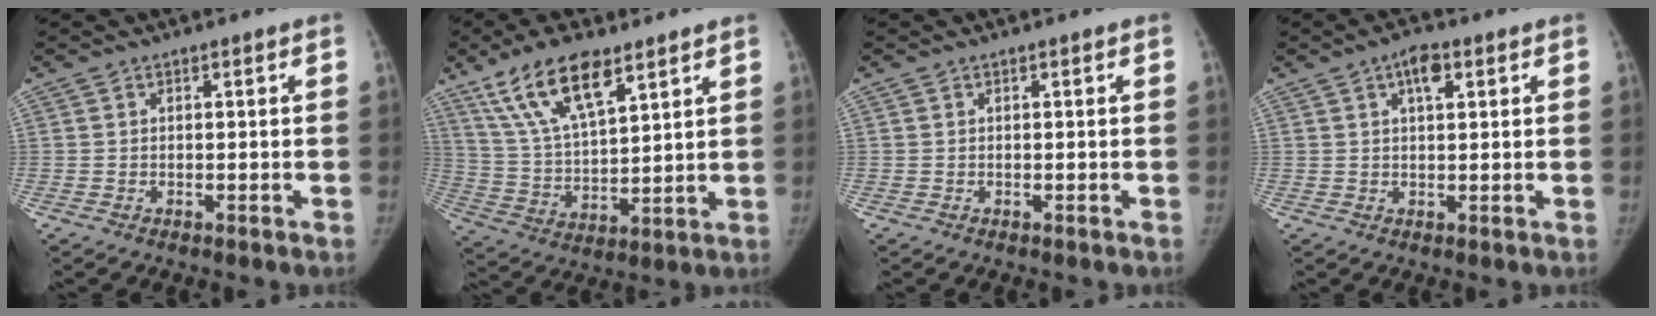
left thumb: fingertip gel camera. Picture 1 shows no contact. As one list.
[{"total": 15.4, "force": [9.6, 5.7, 10.5], "torque": [-0.178, -0.032, 0.188]}, {"total": 0.0}, {"total": 4.5, "force": [2.0, 2.0, 3.4], "torque": [-0.048, 0.000, 0.030]}]